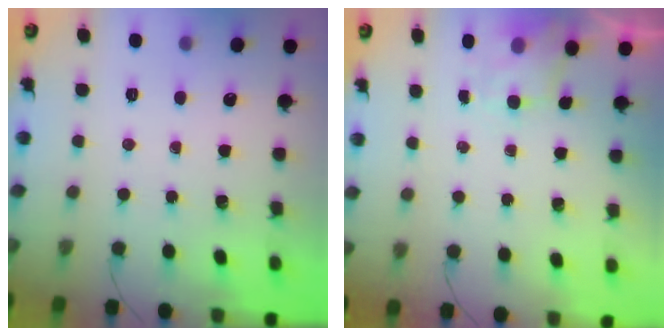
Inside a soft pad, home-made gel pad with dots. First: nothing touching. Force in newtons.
{"total": 2.0, "press": 1.8, "slide": 1.0}